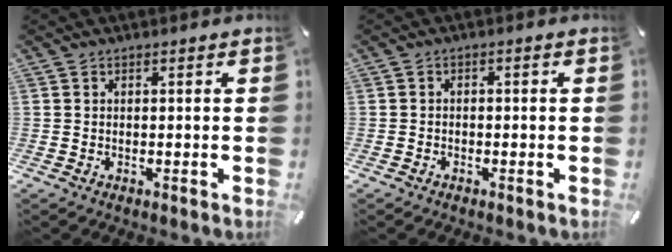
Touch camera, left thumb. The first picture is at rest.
{"total": 1.3, "force": [-1.1, 0.4, 0.5], "torque": [-0.010, 0.002, -0.022]}